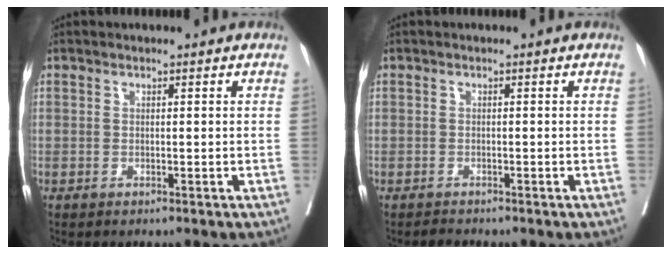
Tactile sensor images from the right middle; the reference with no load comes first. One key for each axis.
{"total": 0.8, "fx": -0.8, "fy": 0.1, "fz": -0.2, "tx": -0.005, "ty": -0.006, "tz": -0.014}